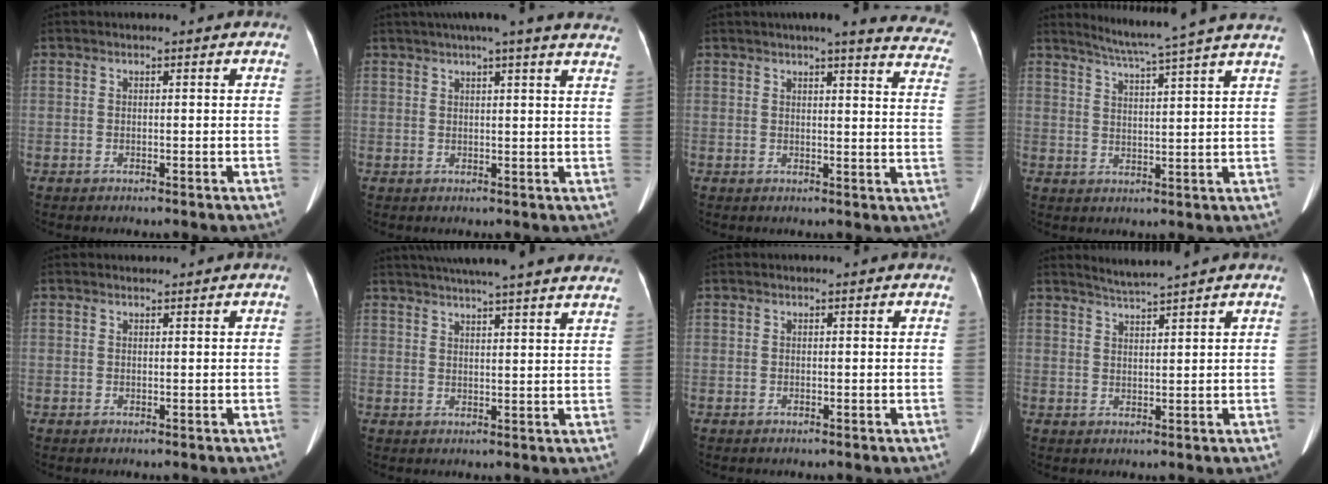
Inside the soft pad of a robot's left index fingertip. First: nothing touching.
{"total": 17.5, "force": [15.0, 0.4, 8.9], "torque": [-0.133, 0.012, 0.174]}
{"total": 18.0, "force": [16.0, 2.0, 7.9], "torque": [-0.083, -0.050, 0.161]}
{"total": 13.1, "force": [11.5, -1.9, 6.1], "torque": [-0.104, -0.015, 0.147]}
{"total": 0.0}
{"total": 21.5, "force": [19.0, 0.7, 10.1], "torque": [-0.165, 0.016, 0.241]}
{"total": 0.0}
{"total": 2.8, "force": [2.5, -1.3, 0.4], "torque": [-0.012, -0.004, 0.053]}